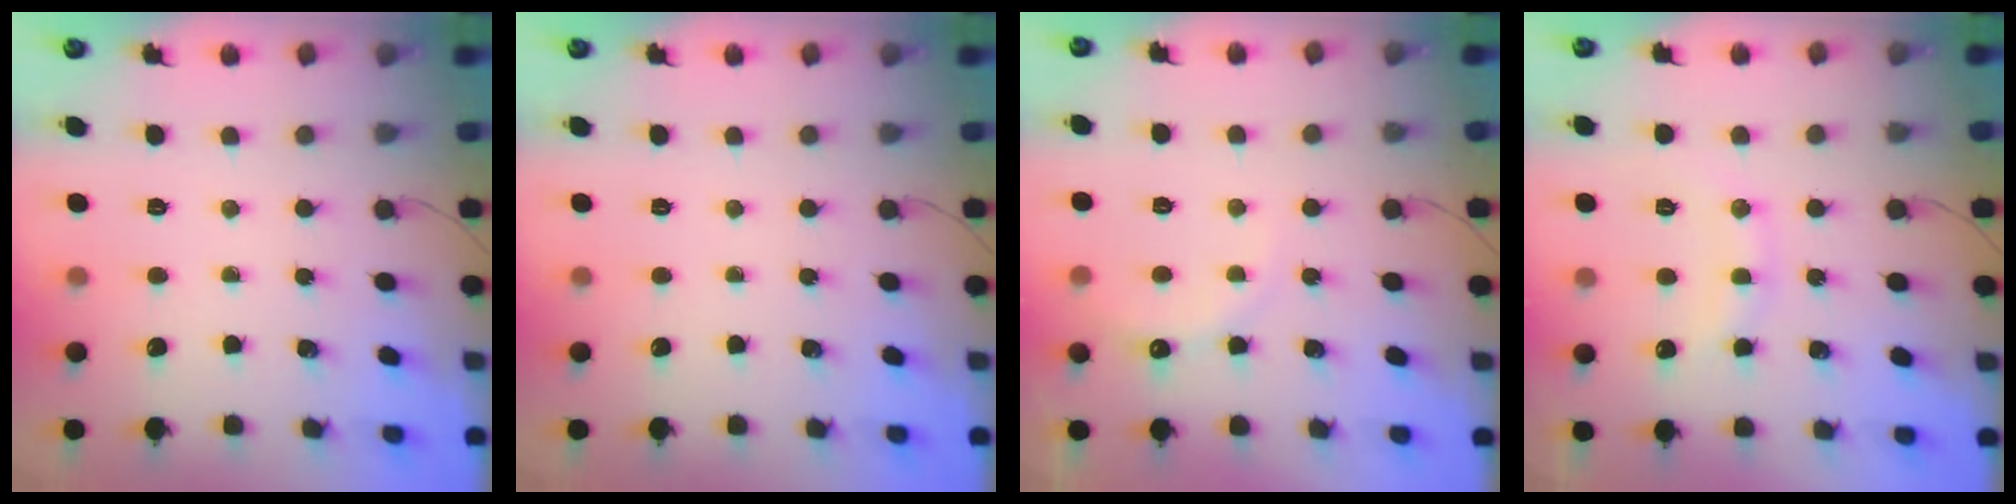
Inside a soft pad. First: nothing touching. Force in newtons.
{"total": 0.0}
{"total": 7.6, "press": 7.5, "slide": 1.4}
{"total": 8.5, "press": 8.5, "slide": 0.8}